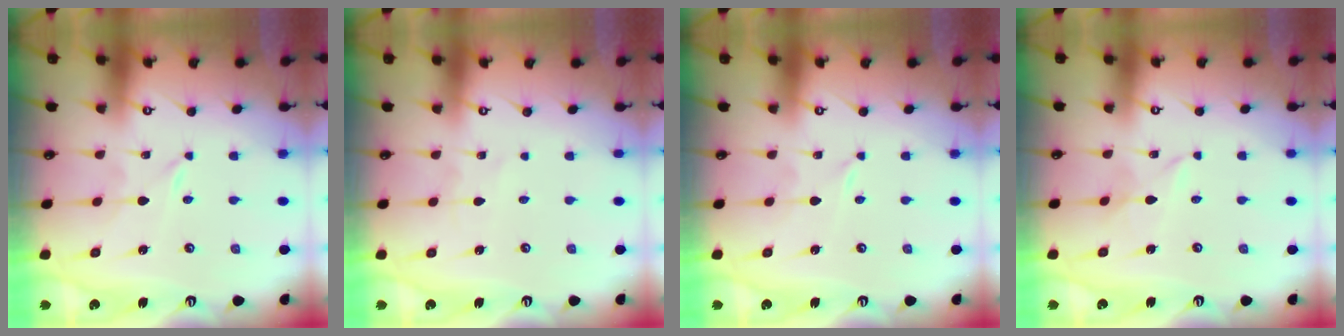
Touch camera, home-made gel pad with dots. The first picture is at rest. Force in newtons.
{"total": 0.7, "press": 0.7, "slide": 0.0}
{"total": 0.0}
{"total": 1.9, "press": 1.9, "slide": 0.3}